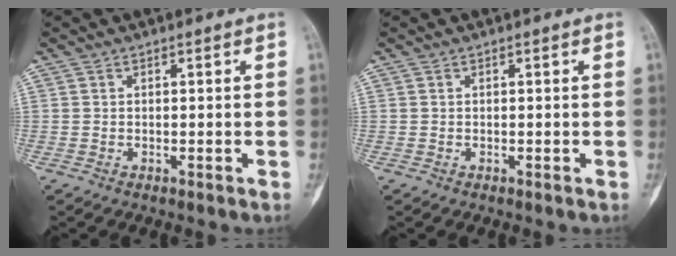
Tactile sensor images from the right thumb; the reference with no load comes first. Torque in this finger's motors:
{"motor_torque": [0.15, -0.06, 0.23, 0.09, 0.02]}